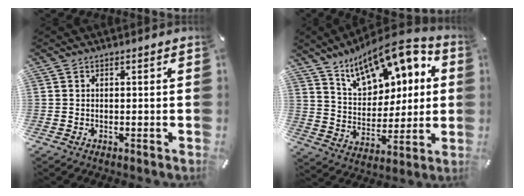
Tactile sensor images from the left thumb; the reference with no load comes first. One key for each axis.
{"total": 15.5, "fx": 10.4, "fy": 8.5, "fz": 7.7, "tx": -0.129, "ty": -0.070, "tz": 0.184}